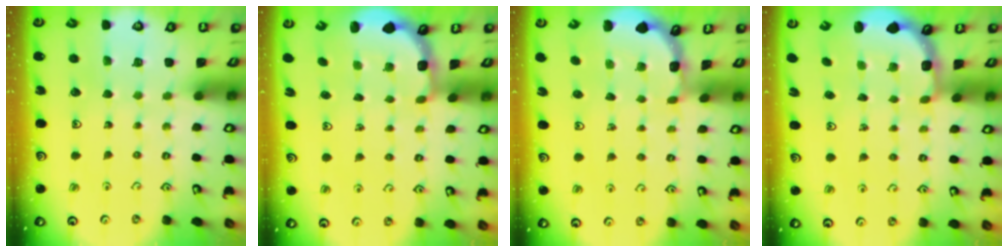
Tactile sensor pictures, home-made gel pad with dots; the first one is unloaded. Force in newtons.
{"total": 2.9, "press": 2.5, "slide": 1.4}
{"total": 1.7, "press": 1.7, "slide": 0.1}
{"total": 2.9, "press": 2.5, "slide": 1.4}